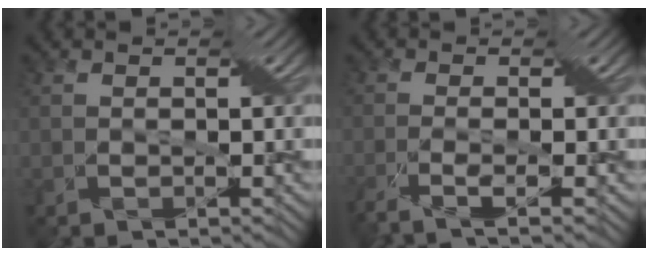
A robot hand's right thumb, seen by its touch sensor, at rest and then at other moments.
{"total": 5.4, "force": [-3.3, 0.7, 4.2], "torque": [-0.093, -0.011, -0.062]}